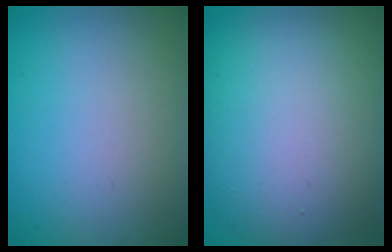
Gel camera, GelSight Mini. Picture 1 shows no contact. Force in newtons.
{"total": 13.4, "press": 13.4, "slide": 0.8}